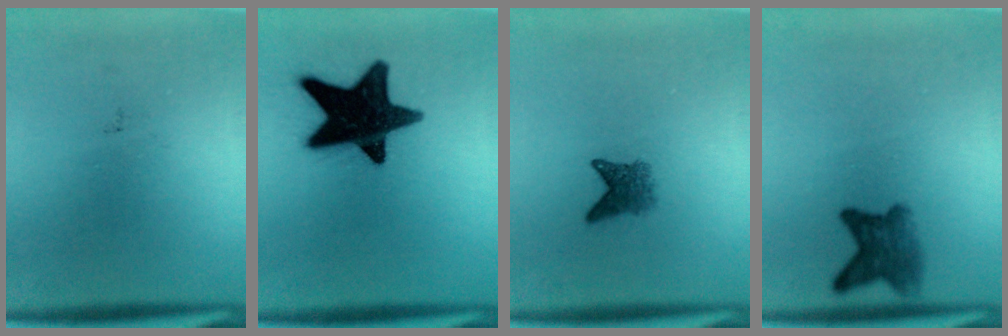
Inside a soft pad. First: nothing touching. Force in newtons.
{"total": 18.3}
{"total": 2.8}
{"total": 4.2}